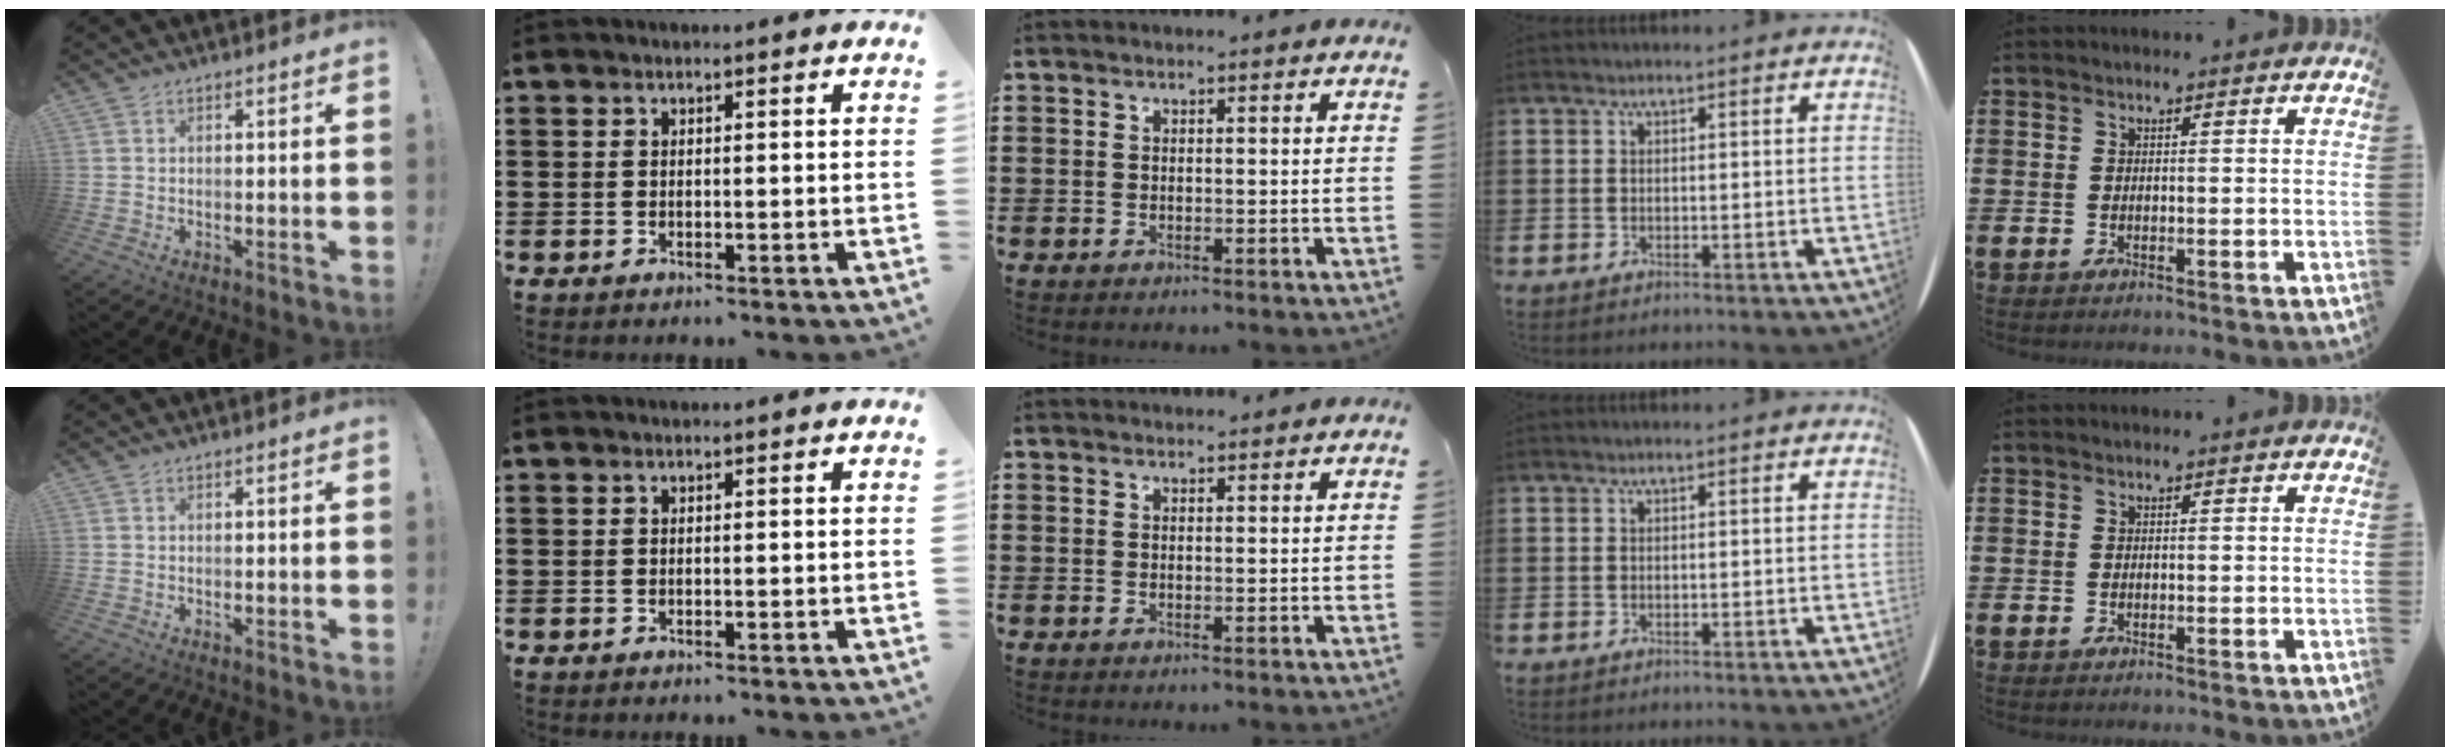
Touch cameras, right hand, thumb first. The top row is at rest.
{"middle": {"total": 0.7, "force": [0.7, 0.0, -0.1], "torque": [-0.001, -0.003, 0.014]}}